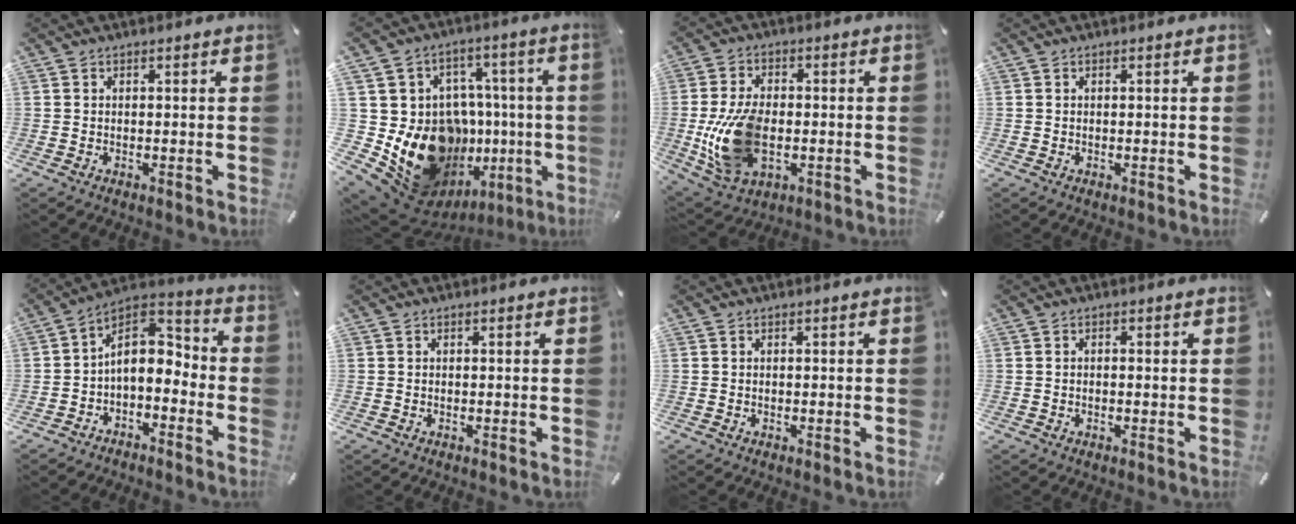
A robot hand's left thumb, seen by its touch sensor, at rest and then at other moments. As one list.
[{"total": 21.0, "force": [-6.3, 15.7, 12.5], "torque": [-0.207, 0.003, -0.063]}, {"total": 15.1, "force": [-2.6, 9.6, 11.4], "torque": [-0.245, -0.003, -0.046]}, {"total": 0.0}, {"total": 9.3, "force": [-0.3, 7.0, 6.1], "torque": [-0.093, -0.002, -0.003]}, {"total": 0.0}, {"total": 0.0}, {"total": 0.7, "force": [-0.2, 0.3, 0.6], "torque": [-0.011, 0.000, -0.004]}]